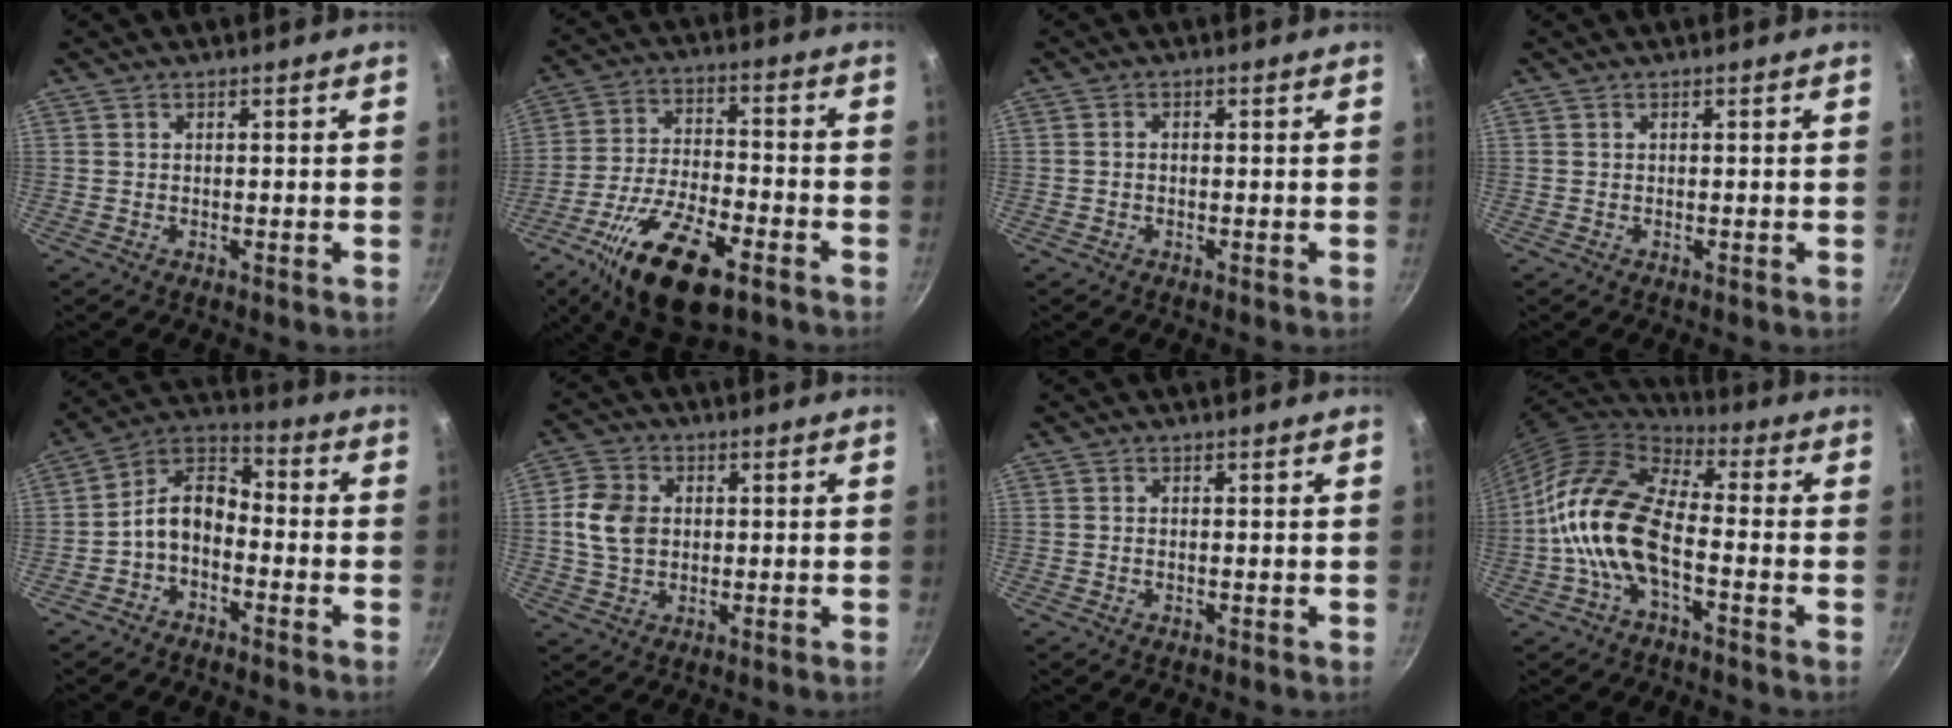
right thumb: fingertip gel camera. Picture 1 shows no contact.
{"total": 18.7, "force": [-9.7, 7.7, 14.1], "torque": [-0.243, 0.030, -0.173]}
{"total": 1.0, "force": [-0.2, 0.7, 0.6], "torque": [-0.013, 0.007, -0.005]}
{"total": 0.0}
{"total": 8.7, "force": [-3.0, 5.6, 5.9], "torque": [-0.097, 0.059, -0.073]}
{"total": 8.1, "force": [0.6, 6.3, 5.0], "torque": [-0.079, 0.004, 0.005]}
{"total": 0.6, "force": [-0.1, 0.3, 0.5], "torque": [-0.009, 0.001, -0.002]}
{"total": 15.2, "force": [-3.5, 7.6, 12.8], "torque": [-0.227, 0.035, -0.081]}